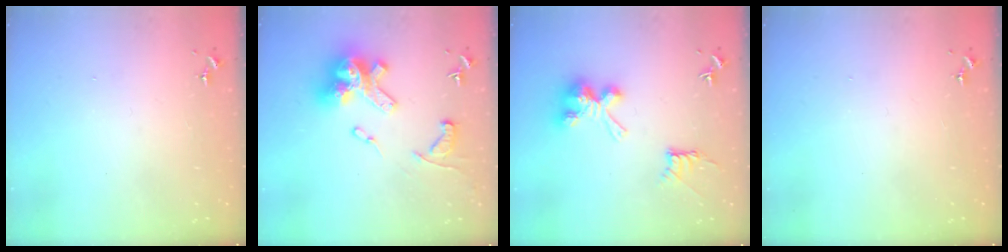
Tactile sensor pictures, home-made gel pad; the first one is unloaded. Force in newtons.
{"total": 18.6, "press": 18.5, "slide": 1.5}
{"total": 11.3, "press": 11.3, "slide": 0.4}
{"total": 0.0}